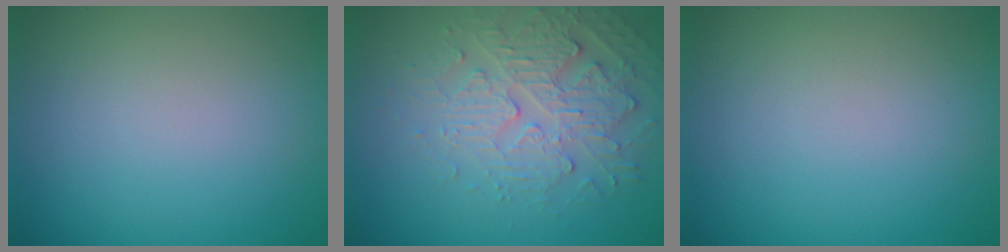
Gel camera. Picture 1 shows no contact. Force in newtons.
{"total": 4.0, "press": 3.6, "slide": 1.8}
{"total": 0.0}